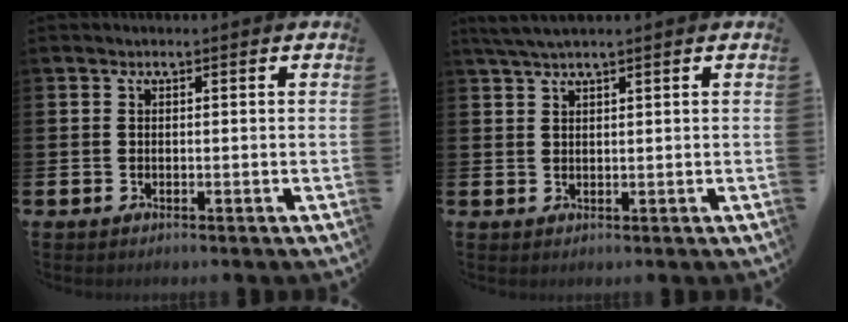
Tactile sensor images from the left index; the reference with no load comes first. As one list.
[{"total": 2.6, "force": [2.1, 0.0, 1.4], "torque": [-0.038, 0.002, 0.040]}]